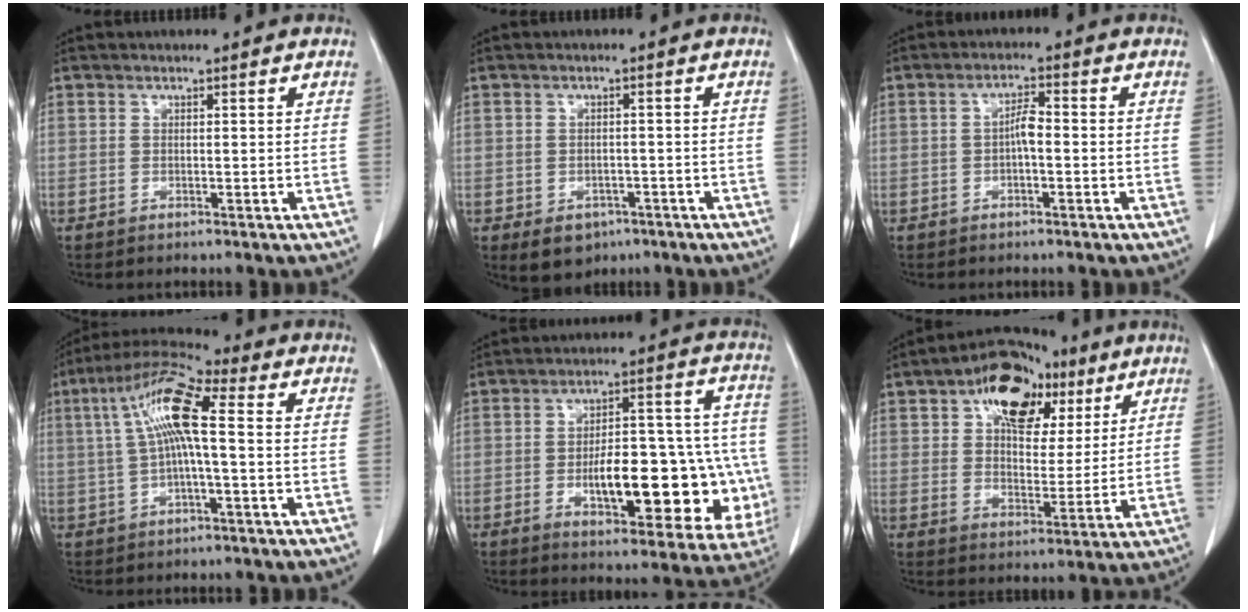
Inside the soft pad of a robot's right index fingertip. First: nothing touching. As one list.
[{"total": 5.0, "force": [-2.7, 3.7, 1.9], "torque": [-0.025, 0.002, -0.028]}, {"total": 2.8, "force": [-0.5, 0.8, 2.6], "torque": [-0.046, 0.007, -0.009]}, {"total": 10.4, "force": [1.3, 1.4, 10.3], "torque": [-0.208, 0.029, 0.019]}, {"total": 21.0, "force": [-5.0, 7.6, 18.9], "torque": [-0.189, 0.035, -0.047]}, {"total": 14.4, "force": [7.2, 8.3, 9.2], "torque": [-0.141, 0.031, 0.117]}]